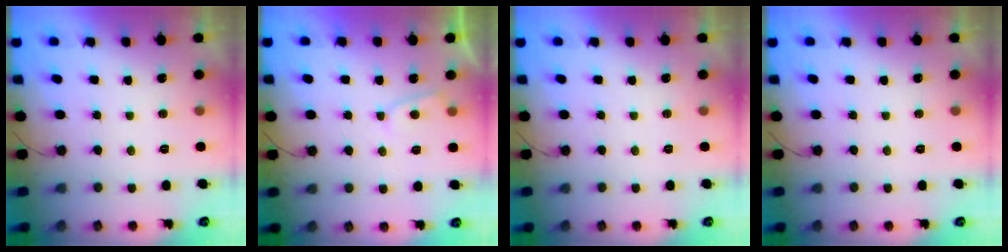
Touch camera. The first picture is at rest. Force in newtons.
{"total": 3.2, "press": 3.2, "slide": 0.3}
{"total": 0.0}
{"total": 0.0}